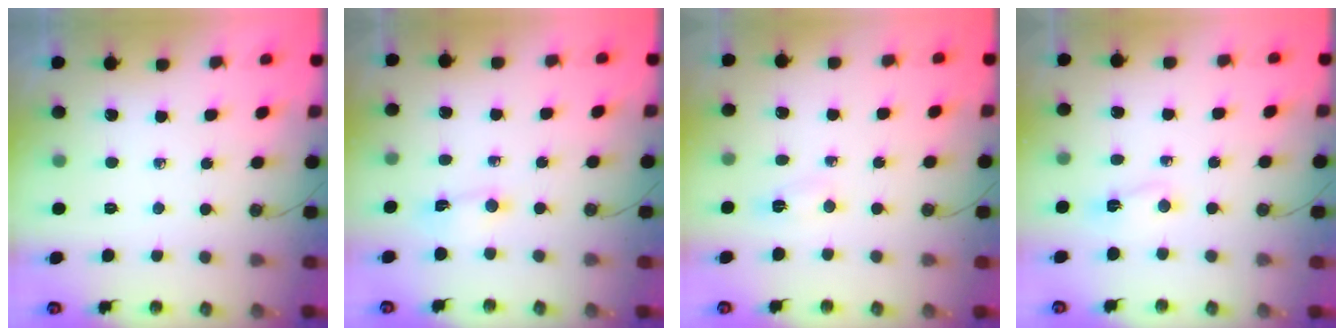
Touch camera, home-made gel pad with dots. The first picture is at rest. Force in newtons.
{"total": 2.7, "press": 2.7, "slide": 0.4}
{"total": 2.9, "press": 2.9, "slide": 0.4}
{"total": 2.1, "press": 2.1, "slide": 0.4}